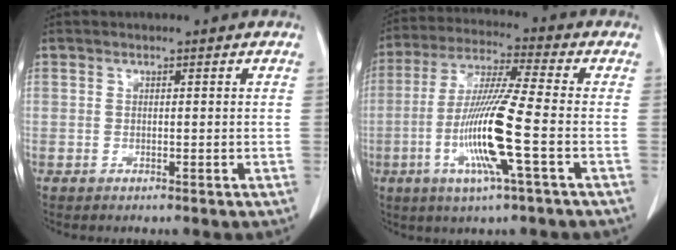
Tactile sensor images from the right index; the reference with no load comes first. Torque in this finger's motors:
{"motor_torque": [2.14, 0.00, 1.05, 0.20]}